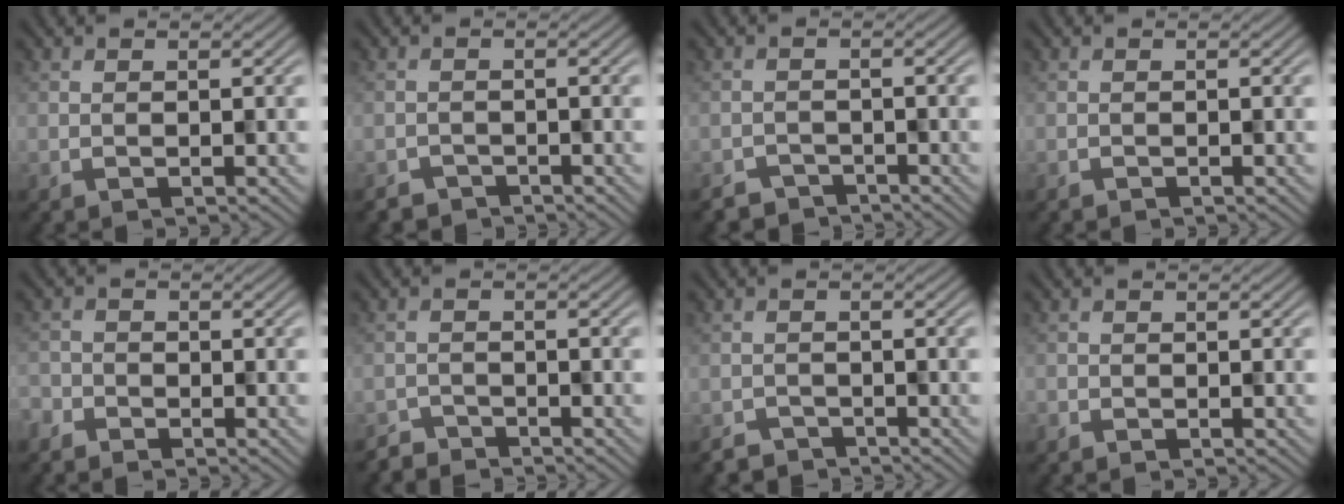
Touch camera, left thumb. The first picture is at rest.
{"total": 2.2, "force": [-2.0, 0.8, -0.4], "torque": [0.010, -0.005, -0.033]}
{"total": 2.8, "force": [-2.6, 0.9, -0.3], "torque": [0.009, -0.005, -0.043]}
{"total": 0.5, "force": [-0.5, 0.1, -0.2], "torque": [0.004, -0.002, -0.008]}
{"total": 1.8, "force": [-1.7, 0.7, -0.4], "torque": [0.011, -0.006, -0.038]}
{"total": 2.5, "force": [-2.4, 0.4, -0.4], "torque": [0.014, -0.001, -0.046]}
{"total": 2.7, "force": [-2.5, 0.7, -0.3], "torque": [0.010, -0.004, -0.044]}
{"total": 0.8, "force": [-0.7, 0.3, -0.2], "torque": [0.006, -0.004, -0.011]}